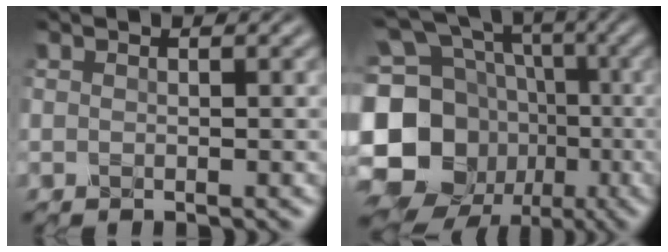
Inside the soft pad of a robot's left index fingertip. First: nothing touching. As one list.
[{"total": 20.1, "force": [-4.6, 17.3, 9.1], "torque": [-0.209, 0.011, -0.111]}]